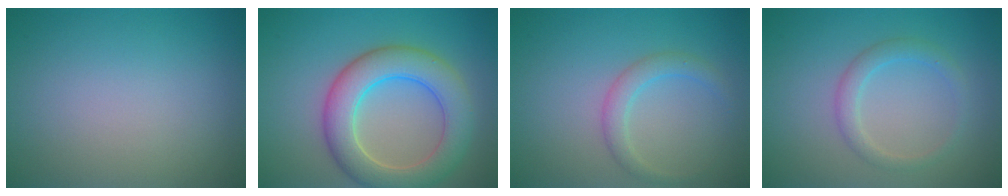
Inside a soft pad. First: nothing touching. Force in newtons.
{"total": 6.9, "press": 6.9, "slide": 0.5}
{"total": 2.1, "press": 2.1, "slide": 0.0}
{"total": 2.0, "press": 2.0, "slide": 0.2}